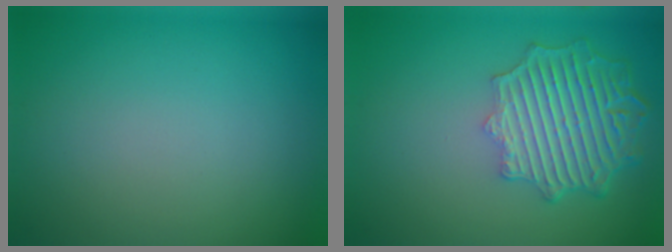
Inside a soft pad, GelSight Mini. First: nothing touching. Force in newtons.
{"total": 6.7, "press": 5.2, "slide": 4.3}